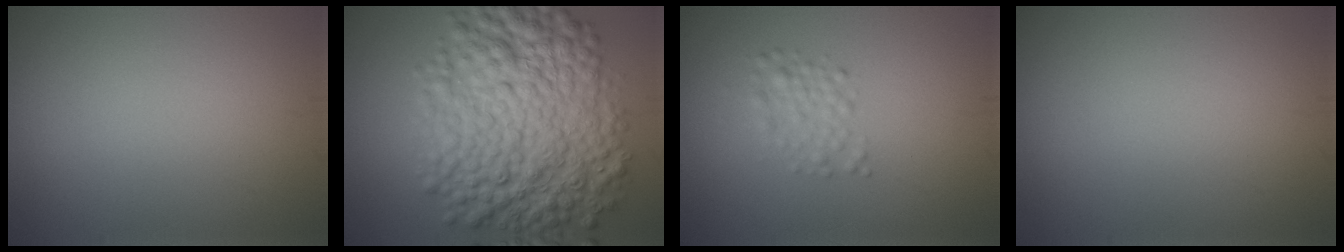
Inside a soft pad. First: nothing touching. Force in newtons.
{"total": 11.3, "press": 11.3, "slide": 0.1}
{"total": 1.9, "press": 1.8, "slide": 0.1}
{"total": 0.0}